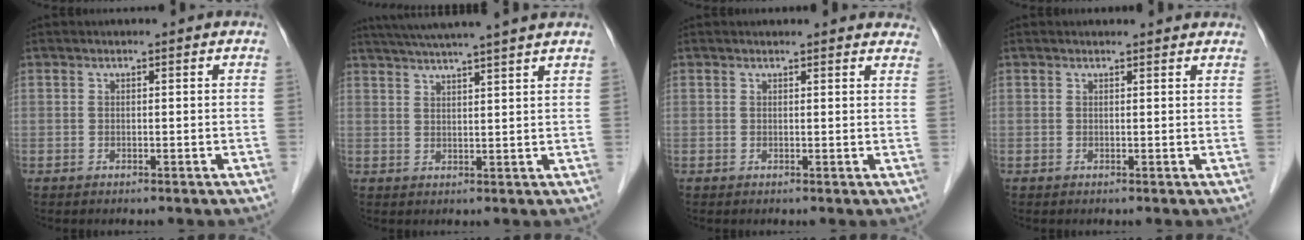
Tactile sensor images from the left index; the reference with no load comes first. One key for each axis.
{"total": 13.0, "fx": 11.3, "fy": -1.1, "fz": 6.4, "tx": -0.108, "ty": 0.019, "tz": 0.153}
{"total": 8.8, "fx": 8.3, "fy": 2.0, "fz": 2.0, "tx": -0.001, "ty": 0.005, "tz": 0.071}
{"total": 3.5, "fx": 3.5, "fy": 0.5, "fz": 0.6, "tx": -0.012, "ty": 0.008, "tz": 0.030}